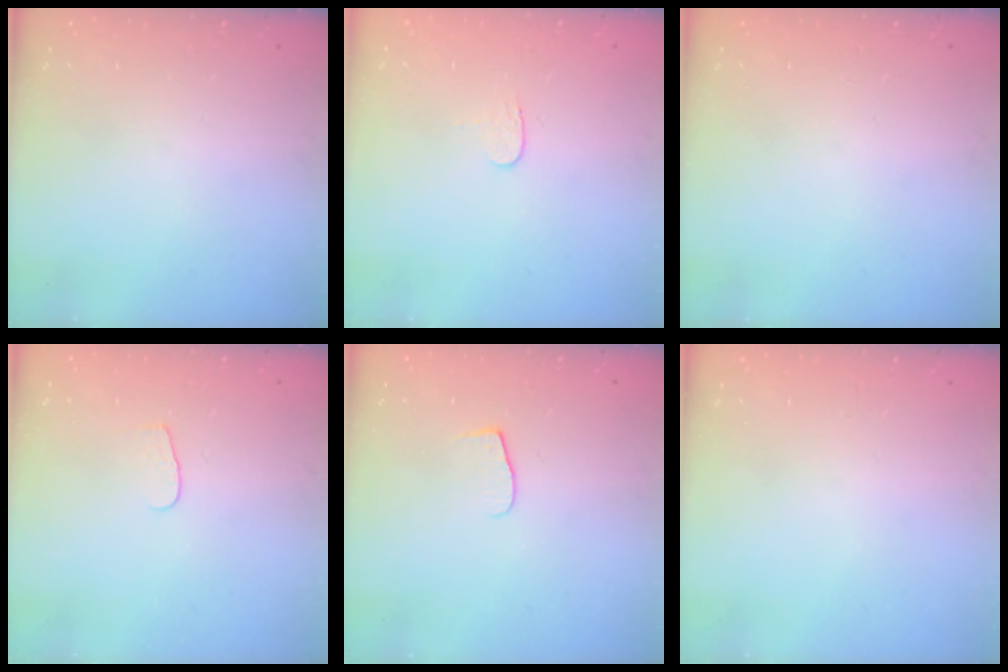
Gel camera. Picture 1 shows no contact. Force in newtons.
{"total": 3.7, "press": 3.7, "slide": 0.4}
{"total": 0.0}
{"total": 4.2, "press": 4.2, "slide": 0.4}
{"total": 6.6, "press": 6.6, "slide": 0.5}
{"total": 0.0}